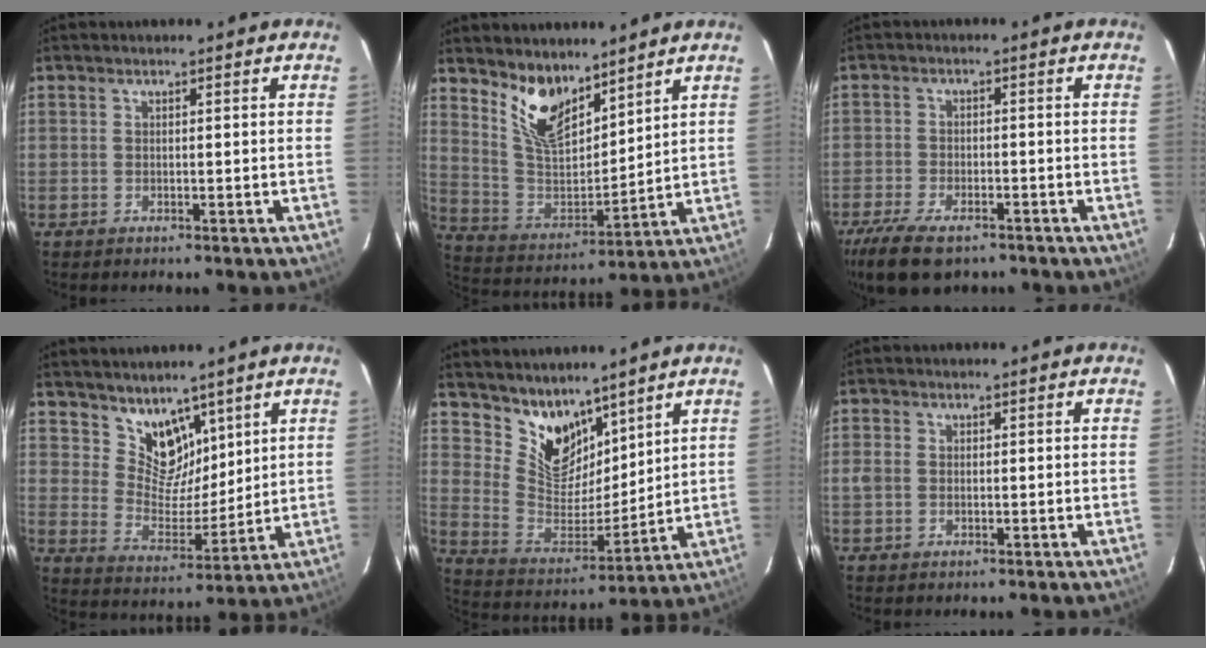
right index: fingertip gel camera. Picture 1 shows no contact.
{"total": 12.0, "force": [8.7, 5.2, 6.4], "torque": [-0.125, -0.005, 0.178]}
{"total": 11.6, "force": [-8.3, 4.8, 6.5], "torque": [-0.161, -0.031, -0.147]}
{"total": 9.2, "force": [6.6, 5.6, 3.1], "torque": [-0.045, -0.004, 0.130]}
{"total": 12.0, "force": [9.2, 6.4, 4.3], "torque": [-0.082, -0.004, 0.186]}
{"total": 1.9, "force": [-0.5, 1.1, 1.5], "torque": [-0.035, -0.001, -0.012]}